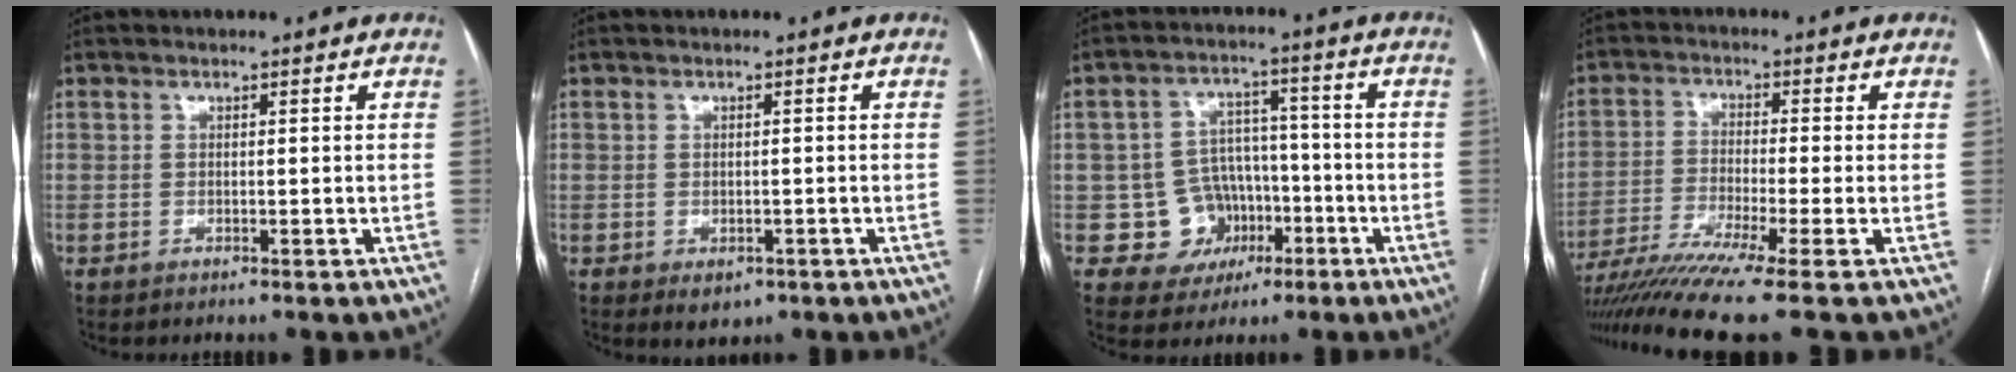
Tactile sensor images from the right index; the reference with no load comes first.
{"total": 2.3, "force": [-1.0, 1.8, 1.0], "torque": [-0.007, 0.002, -0.003]}
{"total": 8.3, "force": [-2.6, 7.7, 1.7], "torque": [-0.017, 0.025, -0.031]}
{"total": 11.6, "force": [-8.8, -2.3, 7.1], "torque": [-0.117, -0.030, -0.145]}